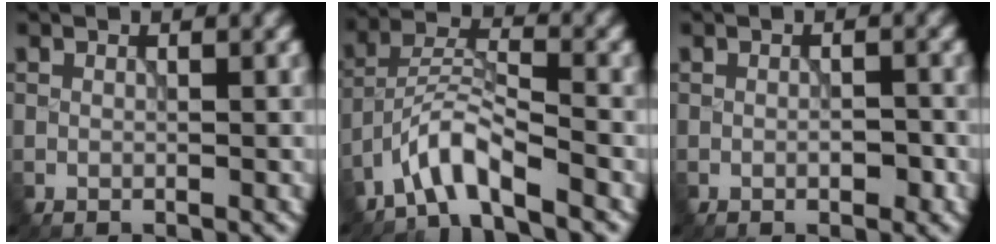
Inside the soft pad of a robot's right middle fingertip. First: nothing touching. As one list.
[{"total": 4.5, "force": [-3.6, 0.8, 2.6], "torque": [-0.048, 0.011, -0.077]}, {"total": 1.4, "force": [-0.5, 0.6, 1.2], "torque": [-0.018, 0.001, -0.008]}]